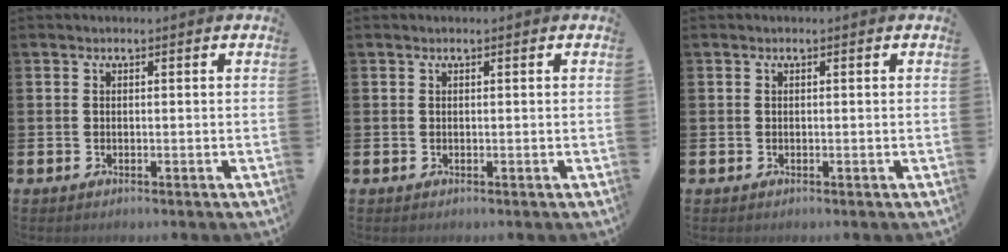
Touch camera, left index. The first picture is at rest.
{"total": 0.0}
{"total": 0.0}